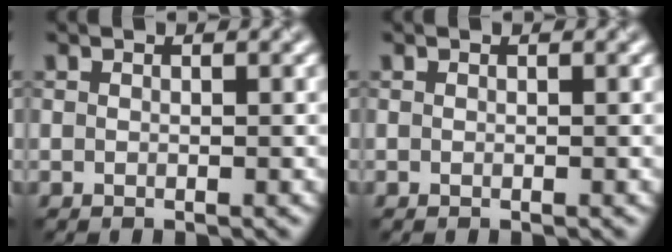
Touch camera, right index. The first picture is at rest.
{"total": 0.0}